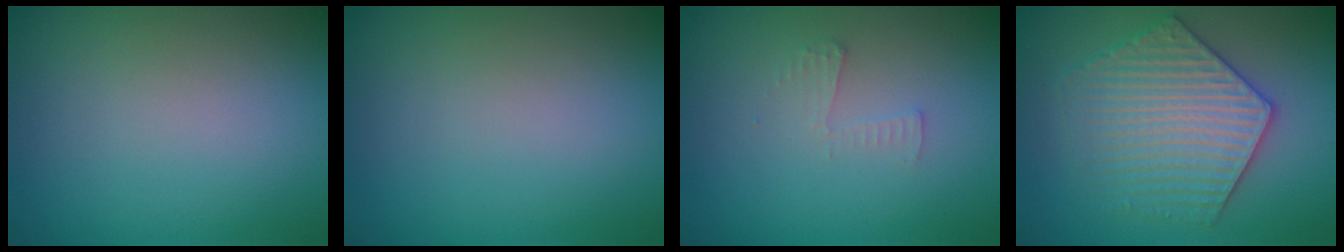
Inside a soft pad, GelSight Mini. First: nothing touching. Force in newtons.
{"total": 0.0}
{"total": 1.0, "press": 1.0, "slide": 0.0}
{"total": 6.1, "press": 6.1, "slide": 0.9}